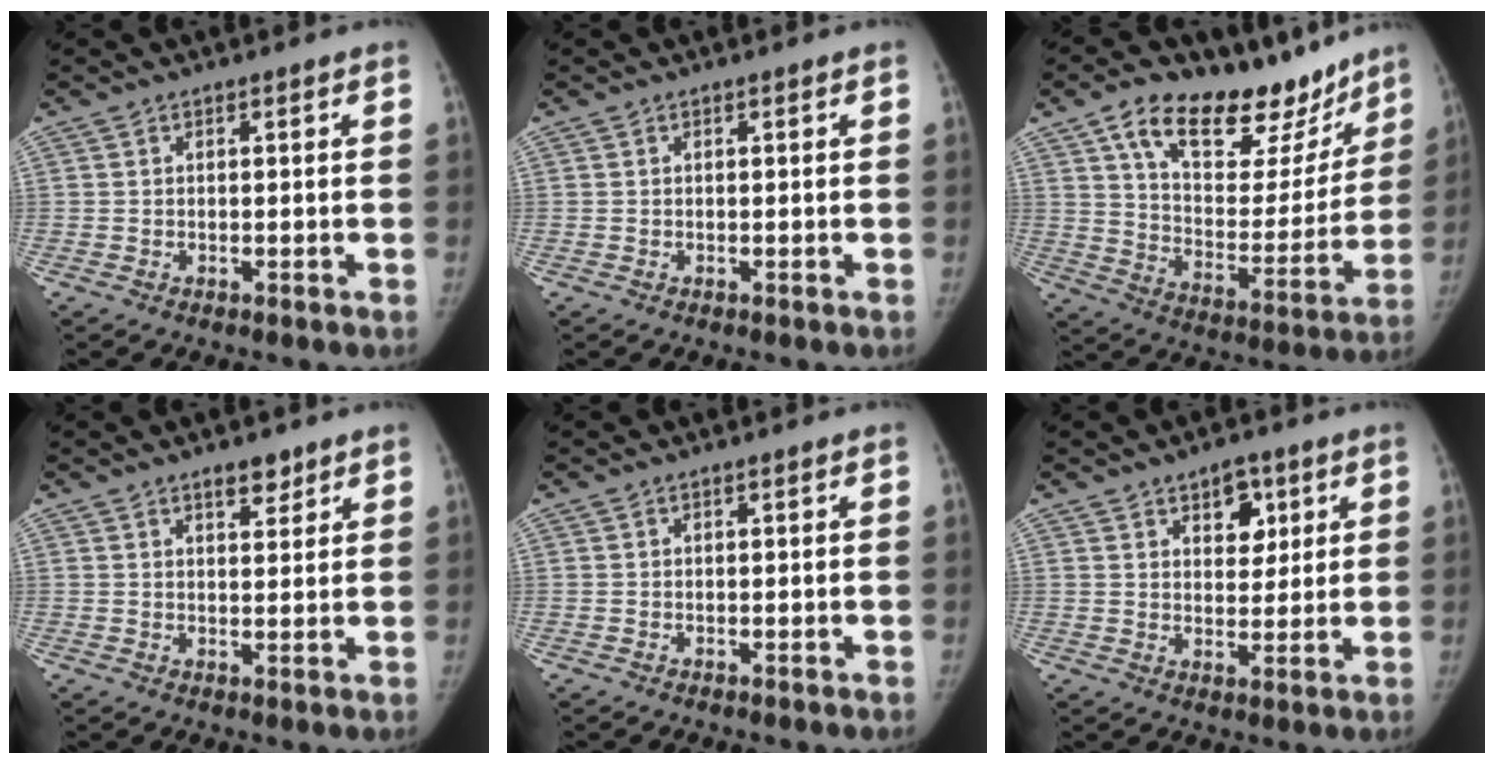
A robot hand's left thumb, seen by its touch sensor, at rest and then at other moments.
{"total": 0.0}
{"total": 25.9, "force": [17.1, 12.7, 14.6], "torque": [-0.165, -0.057, 0.271]}
{"total": 3.4, "force": [2.4, 1.5, 1.8], "torque": [-0.007, -0.015, 0.038]}
{"total": 0.0}
{"total": 6.4, "force": [3.2, 4.0, 3.7], "torque": [-0.021, -0.016, 0.045]}